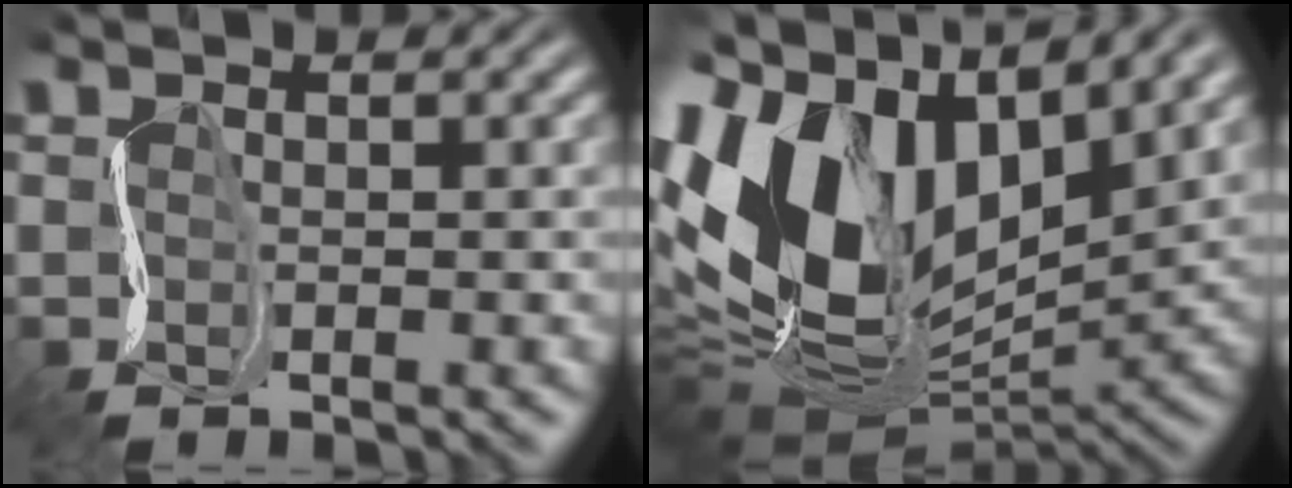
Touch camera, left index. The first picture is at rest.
{"total": 16.2, "force": [3.2, 9.9, 12.4], "torque": [-0.279, 0.005, 0.051]}